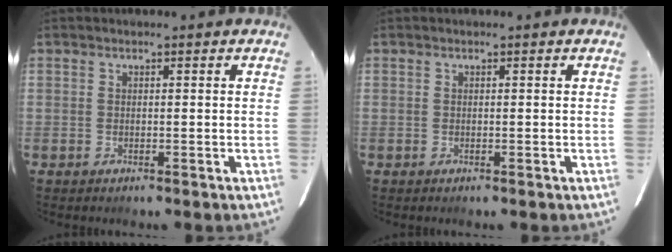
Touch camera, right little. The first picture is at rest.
{"total": 0.0}